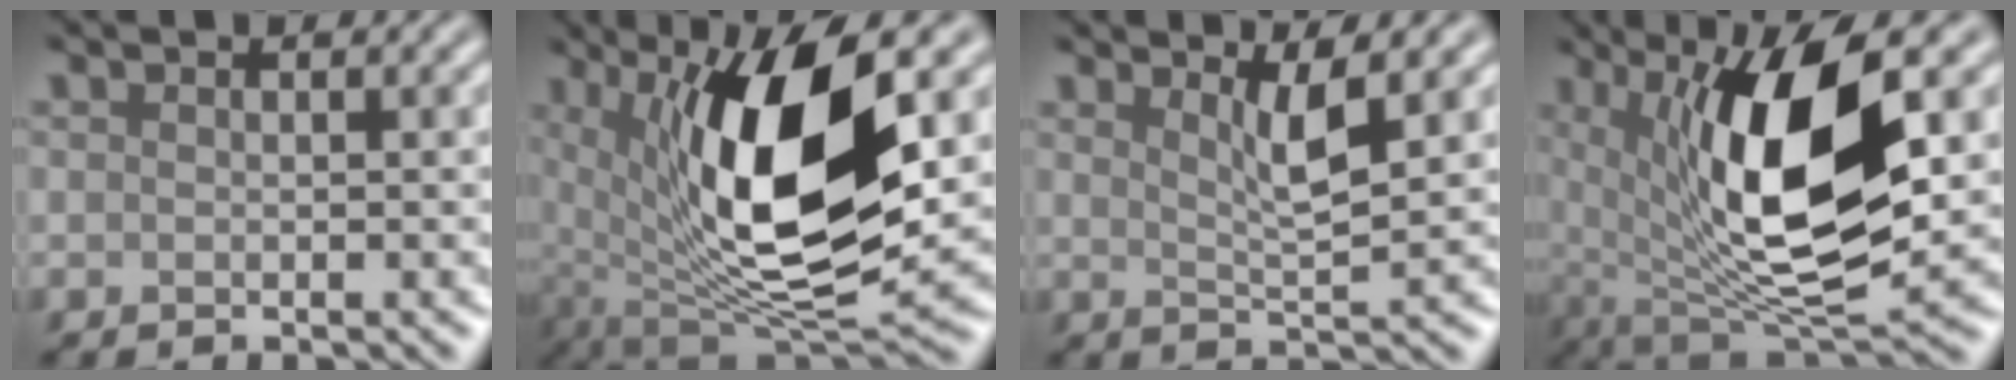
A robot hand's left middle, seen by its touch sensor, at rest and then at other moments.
{"total": 12.9, "force": [2.5, 4.8, 11.7], "torque": [-0.197, -0.014, 0.045]}
{"total": 3.2, "force": [1.5, 0.7, 2.8], "torque": [-0.040, -0.006, 0.029]}
{"total": 11.6, "force": [2.4, 4.0, 10.6], "torque": [-0.183, -0.009, 0.044]}